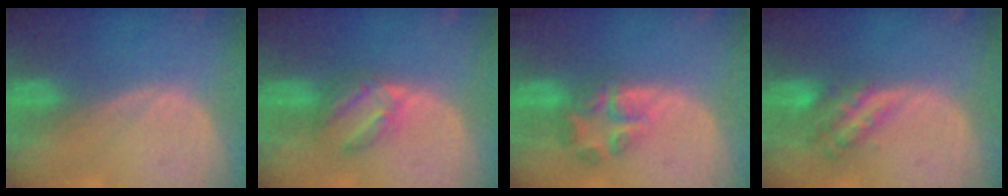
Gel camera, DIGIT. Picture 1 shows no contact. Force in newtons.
{"total": 5.9, "press": 5.3, "slide": 2.6}
{"total": 5.6, "press": 5.5, "slide": 1.0}
{"total": 6.1, "press": 5.3, "slide": 2.9}